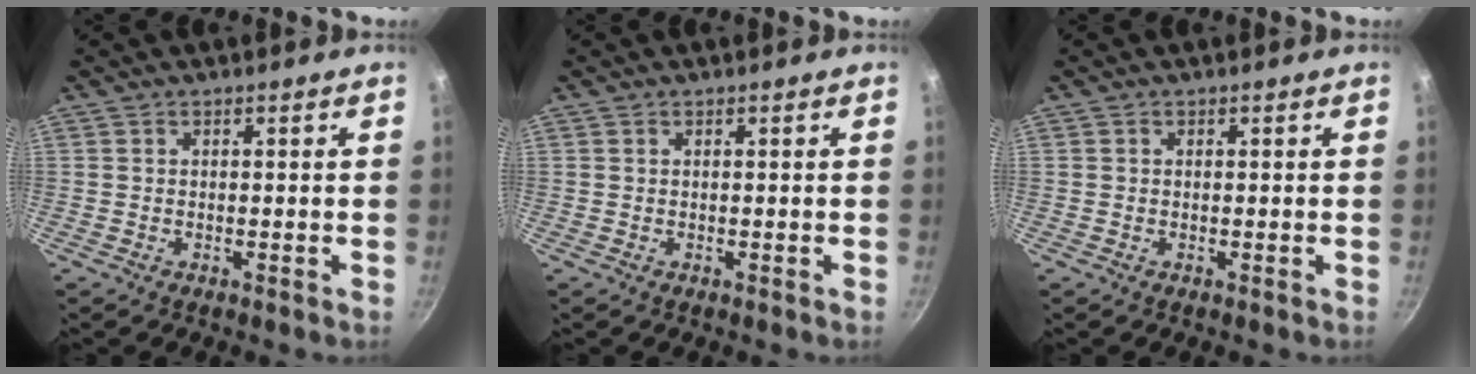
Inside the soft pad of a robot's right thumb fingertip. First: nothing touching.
{"total": 0.0}
{"total": 0.0}